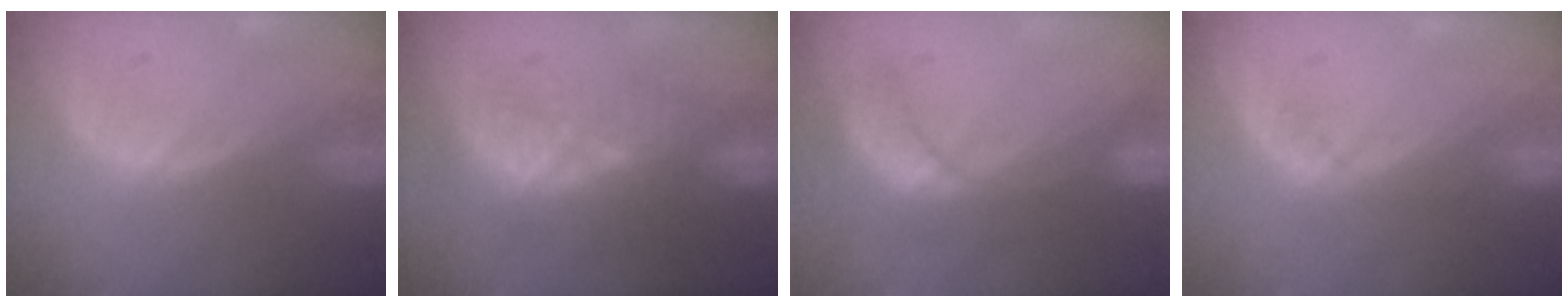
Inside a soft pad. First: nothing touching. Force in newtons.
{"total": 9.9, "press": 9.0, "slide": 4.2}
{"total": 9.1, "press": 7.8, "slide": 4.7}
{"total": 2.1, "press": 1.9, "slide": 0.9}